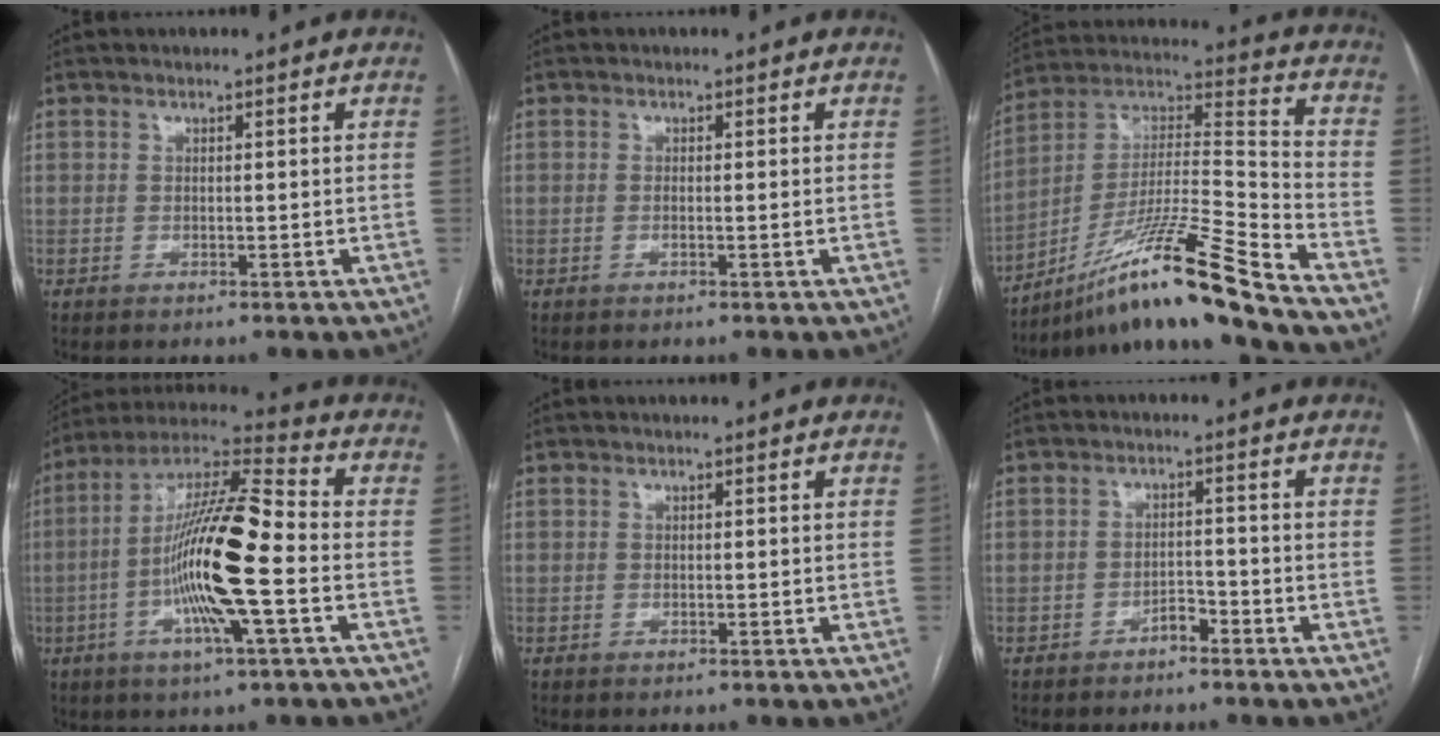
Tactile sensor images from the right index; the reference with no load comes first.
{"total": 0.8, "force": [-0.1, 0.0, 0.8], "torque": [-0.018, -0.002, 0.000]}
{"total": 18.6, "force": [-13.9, -2.3, 12.2], "torque": [-0.233, 0.004, -0.245]}
{"total": 17.3, "force": [-3.1, 1.5, 16.9], "torque": [-0.318, 0.003, -0.064]}
{"total": 0.0}
{"total": 2.3, "force": [-1.8, 1.0, 1.0], "torque": [-0.011, 0.006, -0.031]}